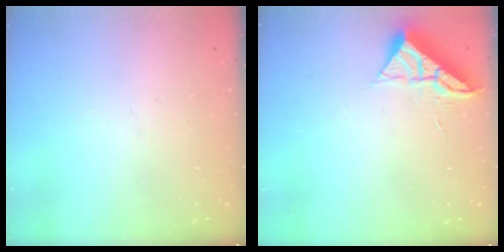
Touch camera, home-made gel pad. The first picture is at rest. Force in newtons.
{"total": 6.9, "press": 6.9, "slide": 0.5}